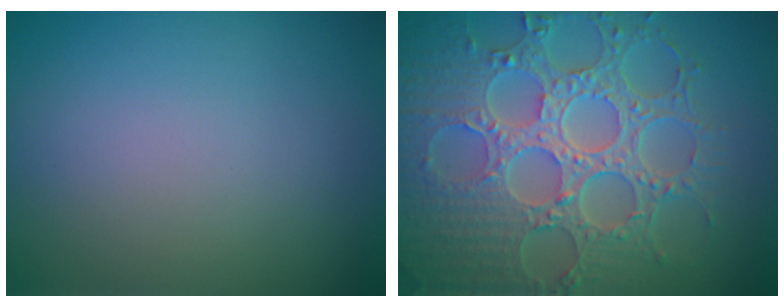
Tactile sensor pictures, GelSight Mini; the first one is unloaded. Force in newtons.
{"total": 8.7, "press": 6.5, "slide": 5.8}